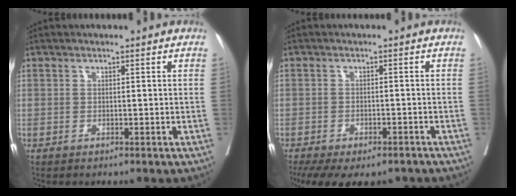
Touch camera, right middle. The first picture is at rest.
{"total": 12.3, "force": [-9.1, 5.6, 6.1], "torque": [-0.127, -0.011, -0.121]}